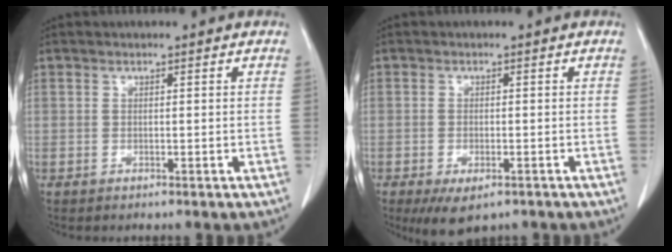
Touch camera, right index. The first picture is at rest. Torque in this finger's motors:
{"motor_torque": [0.60, -0.54, 0.26, 0.06]}